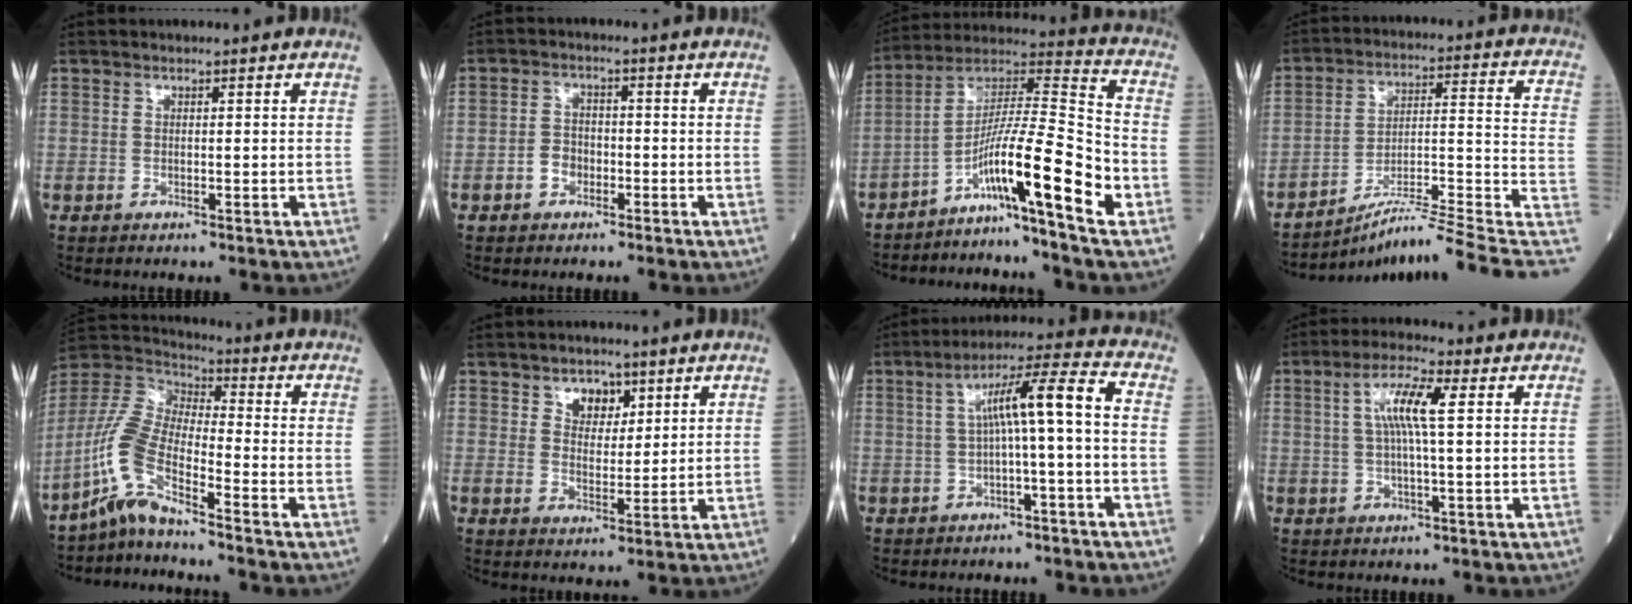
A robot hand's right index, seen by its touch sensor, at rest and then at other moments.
{"total": 2.9, "force": [-1.4, 2.1, 1.4], "torque": [-0.024, 0.008, -0.025]}
{"total": 13.3, "force": [-6.5, -1.1, 11.6], "torque": [-0.206, 0.014, -0.119]}
{"total": 18.0, "force": [-13.9, -1.6, 11.2], "torque": [-0.129, 0.043, -0.212]}
{"total": 9.2, "force": [-6.1, 1.7, 6.6], "torque": [-0.166, 0.000, -0.133]}
{"total": 4.4, "force": [2.7, 2.8, 2.0], "torque": [-0.030, 0.004, 0.050]}
{"total": 8.6, "force": [0.0, 0.1, 8.6], "torque": [-0.138, 0.033, 0.003]}
{"total": 6.7, "force": [1.6, 0.4, 6.5], "torque": [-0.127, 0.010, 0.031]}